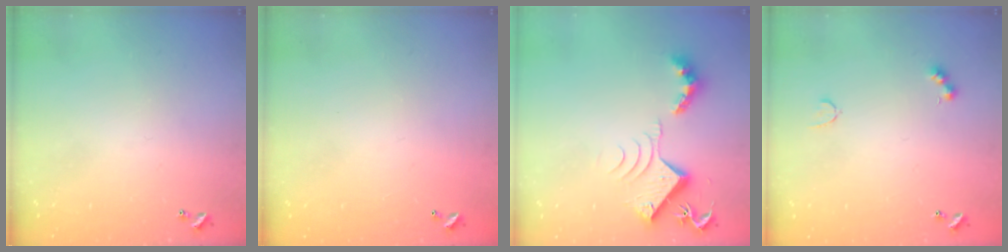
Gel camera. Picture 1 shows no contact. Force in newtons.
{"total": 2.8, "press": 2.8, "slide": 0.1}
{"total": 10.4, "press": 10.3, "slide": 0.5}
{"total": 4.1, "press": 4.1, "slide": 0.6}